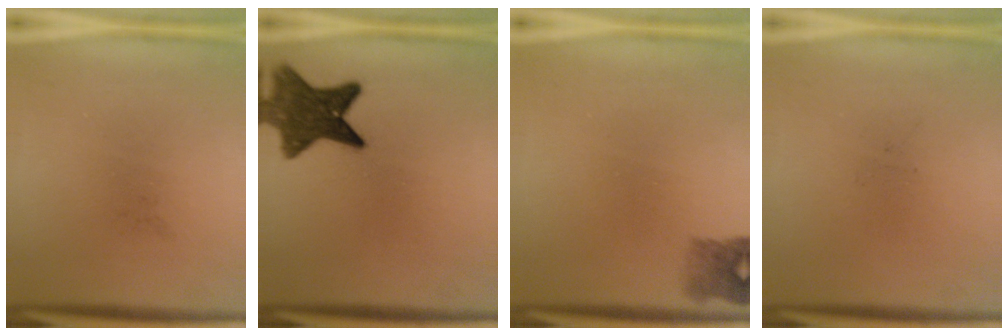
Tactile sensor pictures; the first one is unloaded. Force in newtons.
{"total": 9.9}
{"total": 2.7}
{"total": 0.0}